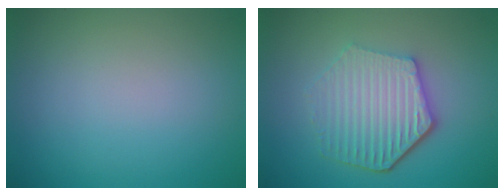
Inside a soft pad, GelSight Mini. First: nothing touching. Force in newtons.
{"total": 5.8, "press": 4.4, "slide": 3.7}